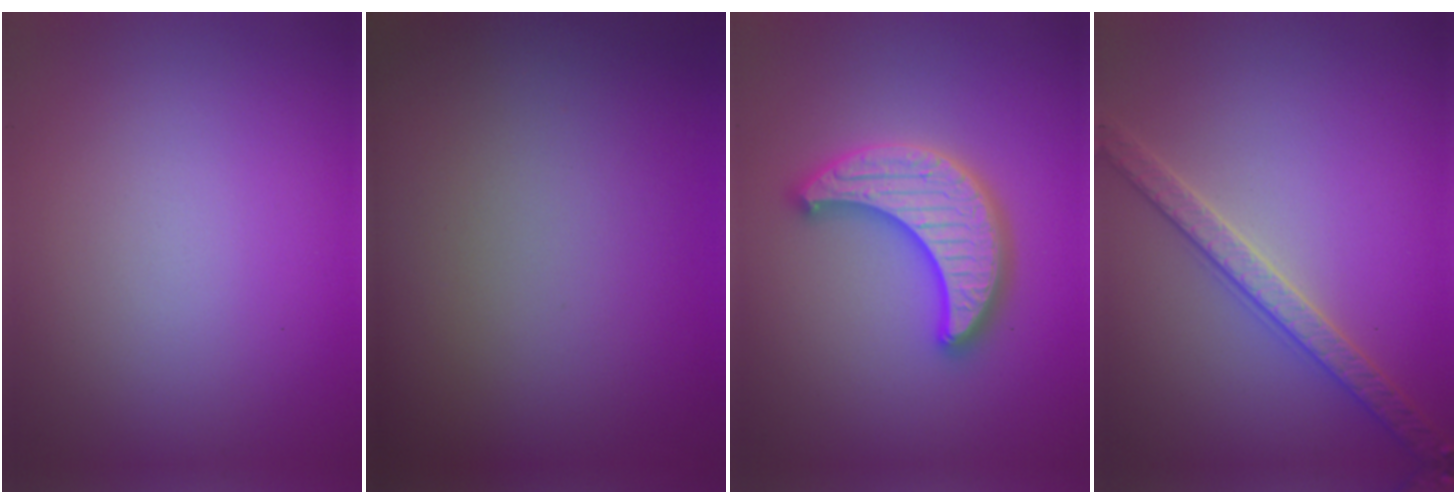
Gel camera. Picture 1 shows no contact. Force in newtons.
{"total": 0.0}
{"total": 5.4, "press": 5.3, "slide": 1.0}
{"total": 3.2, "press": 3.1, "slide": 0.7}